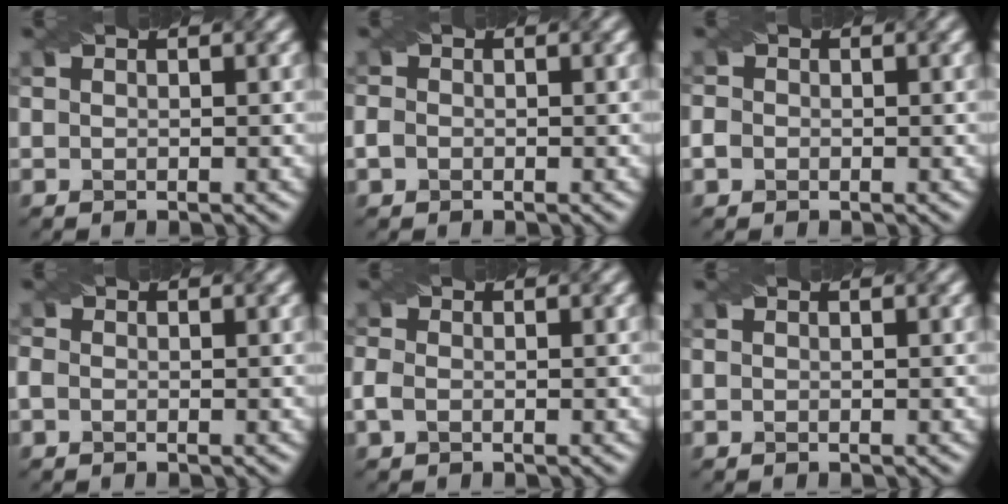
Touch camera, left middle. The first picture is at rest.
{"total": 1.1, "force": [-0.4, 0.9, 0.4], "torque": [-0.009, -0.002, -0.010]}
{"total": 1.2, "force": [-0.4, 1.1, 0.3], "torque": [-0.004, -0.001, -0.010]}
{"total": 0.9, "force": [-0.3, 0.8, 0.5], "torque": [-0.010, -0.002, -0.007]}
{"total": 1.4, "force": [-0.4, 1.0, 0.9], "torque": [-0.024, 0.001, -0.012]}
{"total": 0.0}